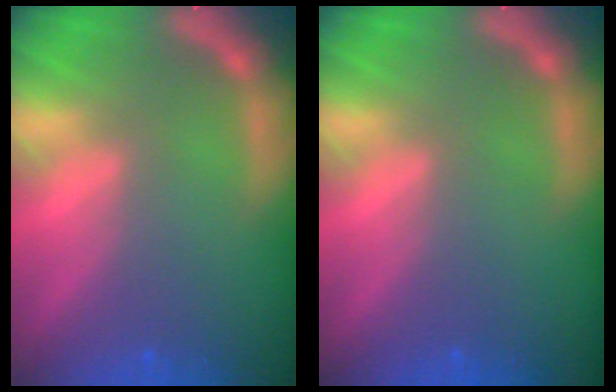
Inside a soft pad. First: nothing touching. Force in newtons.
{"total": 0.0}